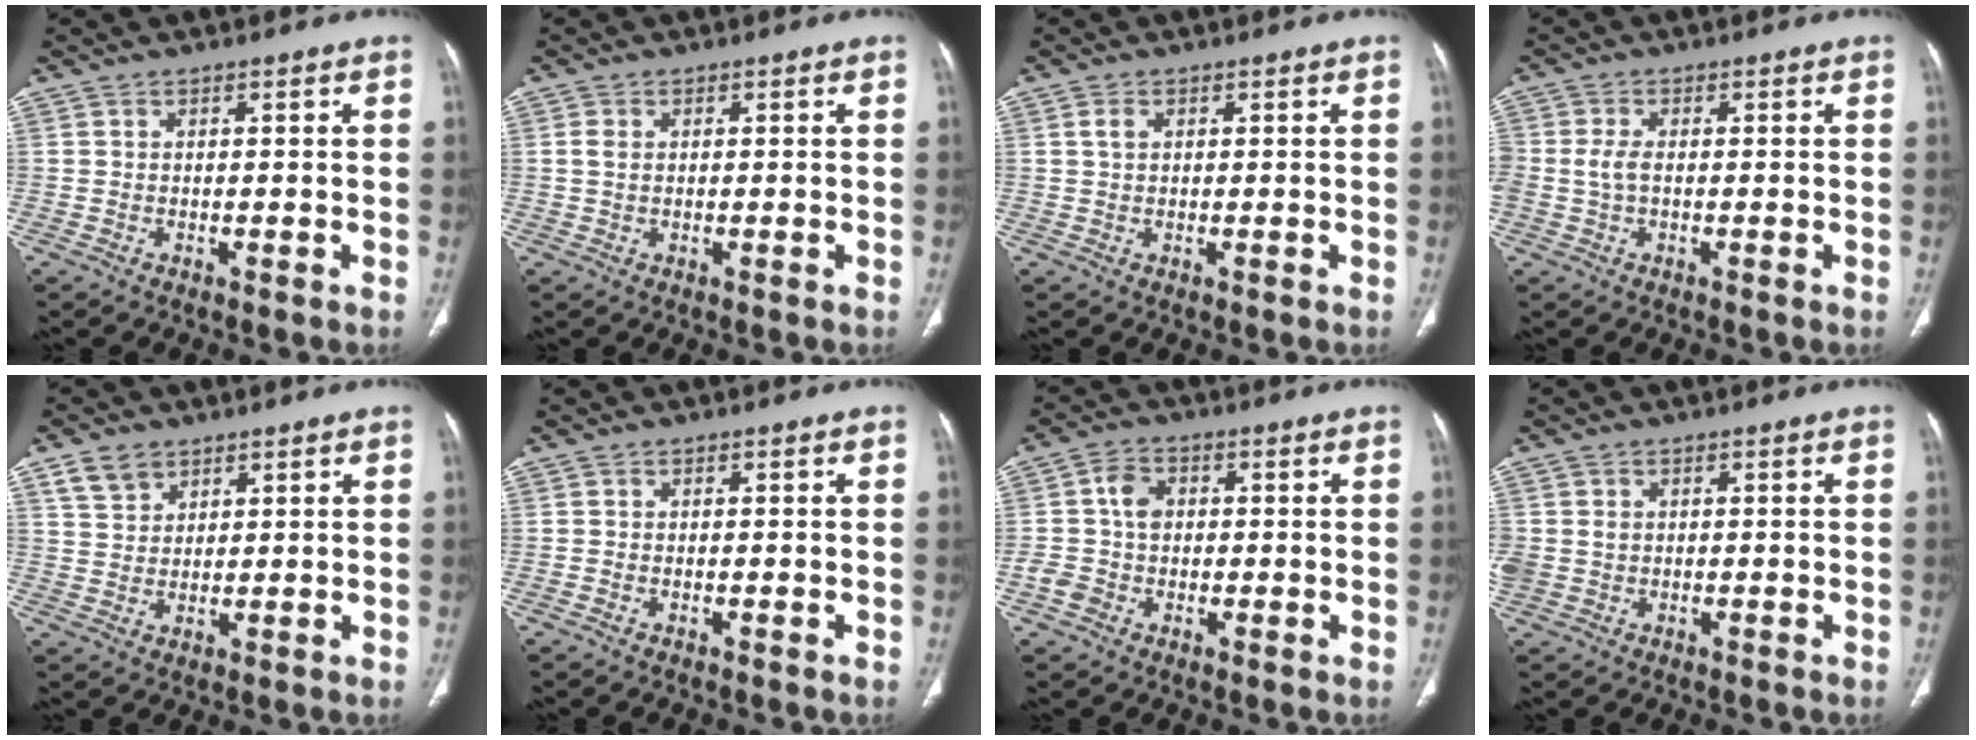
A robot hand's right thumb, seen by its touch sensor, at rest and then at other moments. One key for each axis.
{"total": 1.7, "fx": 0.3, "fy": 1.2, "fz": 1.2, "tx": -0.029, "ty": 0.002, "tz": 0.007}
{"total": 1.5, "fx": 0.5, "fy": 1.0, "fz": 1.1, "tx": -0.018, "ty": 0.003, "tz": 0.011}
{"total": 2.9, "fx": -0.3, "fy": 1.7, "fz": 2.4, "tx": -0.059, "ty": 0.005, "tz": -0.006}
{"total": 5.0, "fx": 3.2, "fy": 3.3, "fz": 1.9, "tx": -0.021, "ty": -0.012, "tz": 0.067}
{"total": 0.0}
{"total": 6.1, "fx": 0.0, "fy": 5.1, "fz": 3.3, "tx": -0.049, "ty": 0.020, "tz": -0.004}
{"total": 3.7, "fx": 0.1, "fy": 3.1, "fz": 1.9, "tx": -0.050, "ty": 0.007, "tz": 0.011}